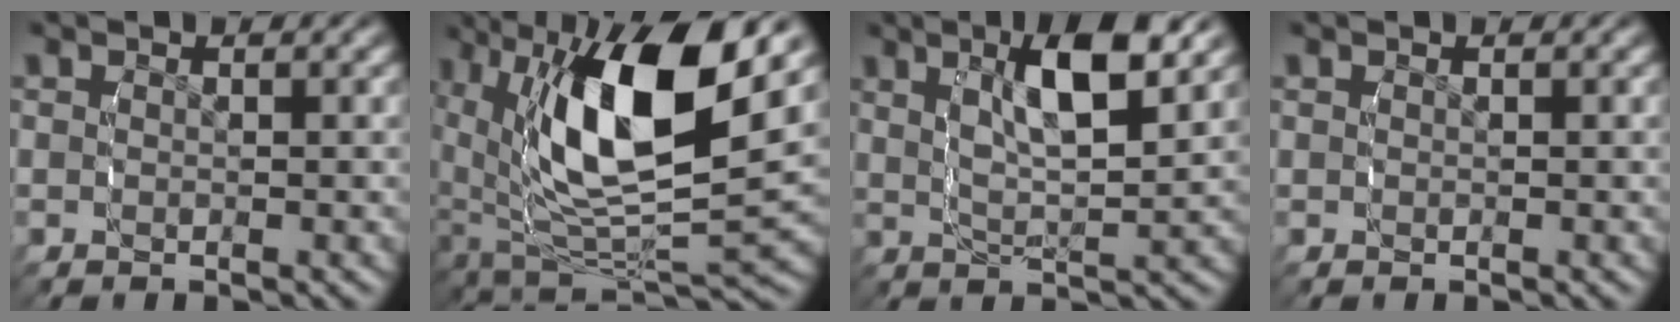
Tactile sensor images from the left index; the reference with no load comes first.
{"total": 15.1, "force": [1.1, 7.9, 12.8], "torque": [-0.232, -0.028, 0.036]}
{"total": 6.2, "force": [2.4, 1.4, 5.6], "torque": [-0.088, 0.008, 0.042]}
{"total": 0.0}